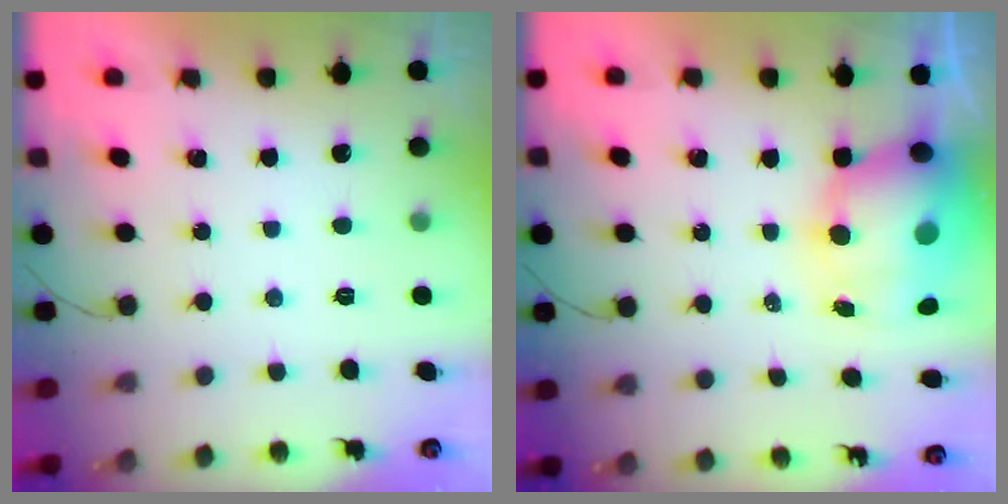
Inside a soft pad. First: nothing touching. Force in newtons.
{"total": 12.5, "press": 12.1, "slide": 3.4}